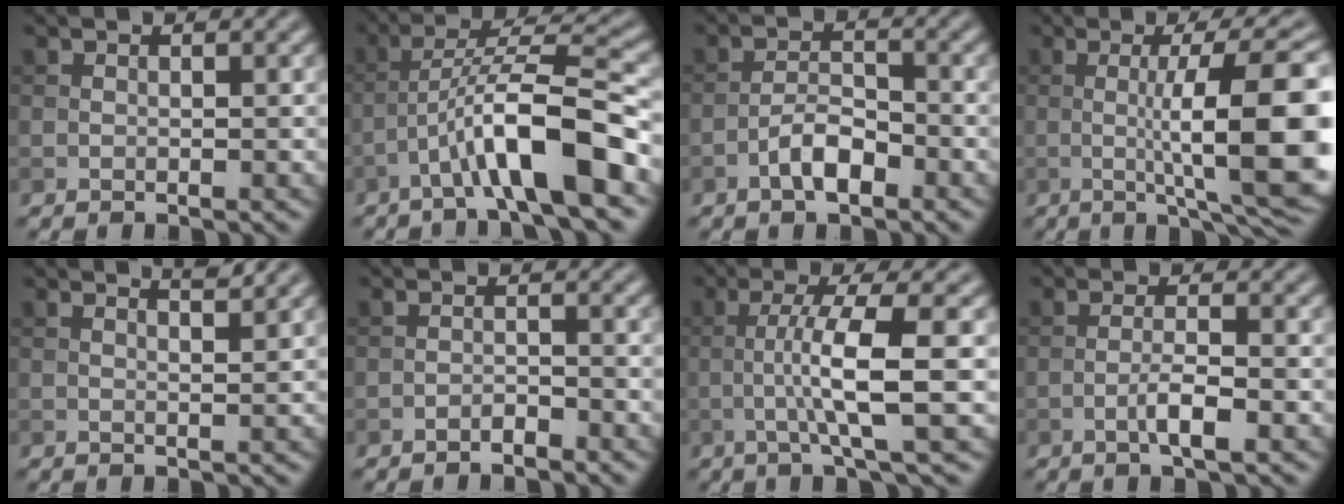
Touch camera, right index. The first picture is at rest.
{"total": 8.3, "force": [-3.8, 1.3, 7.3], "torque": [-0.119, 0.023, -0.067]}
{"total": 3.0, "force": [-1.8, 1.2, 2.2], "torque": [-0.037, 0.009, -0.036]}
{"total": 12.6, "force": [-0.5, 2.7, 12.3], "torque": [-0.162, 0.004, -0.006]}
{"total": 2.1, "force": [1.6, 0.4, 1.2], "torque": [-0.007, 0.004, 0.013]}
{"total": 1.2, "force": [-1.0, 0.2, 0.6], "torque": [-0.009, 0.003, -0.021]}
{"total": 6.2, "force": [-0.8, 0.7, 6.1], "torque": [-0.104, 0.010, -0.020]}
{"total": 2.6, "force": [-1.1, 0.4, 2.3], "torque": [-0.043, 0.005, -0.023]}